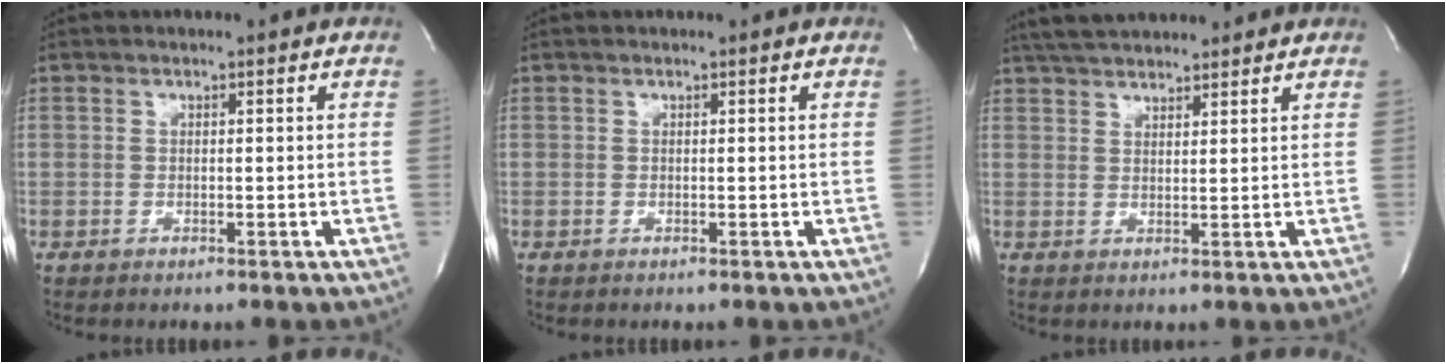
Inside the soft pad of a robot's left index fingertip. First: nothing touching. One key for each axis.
{"total": 0.0}
{"total": 8.1, "fx": 7.2, "fy": 1.8, "fz": 3.3, "tx": -0.059, "ty": 0.030, "tz": 0.118}